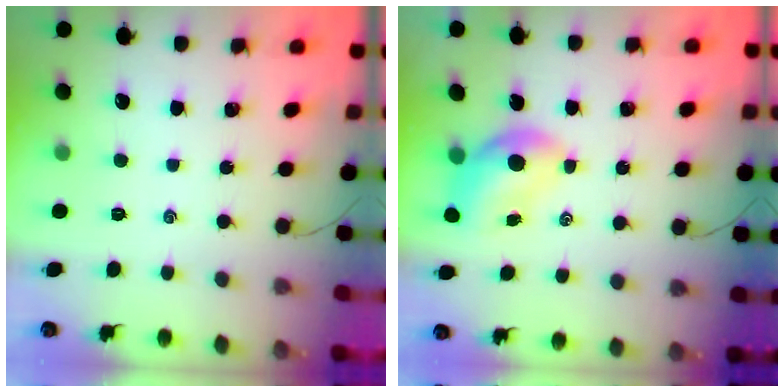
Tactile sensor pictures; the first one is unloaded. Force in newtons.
{"total": 6.7, "press": 6.6, "slide": 0.8}